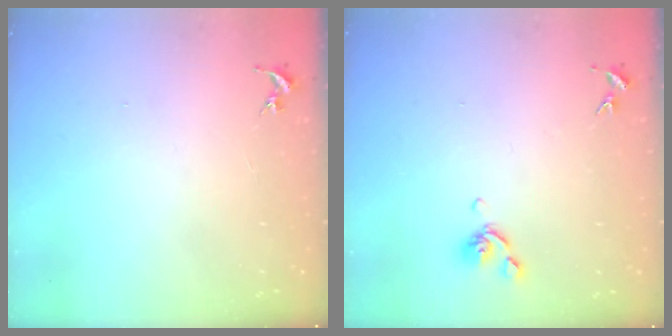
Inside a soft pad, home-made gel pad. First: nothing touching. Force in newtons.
{"total": 6.7, "press": 6.6, "slide": 1.5}